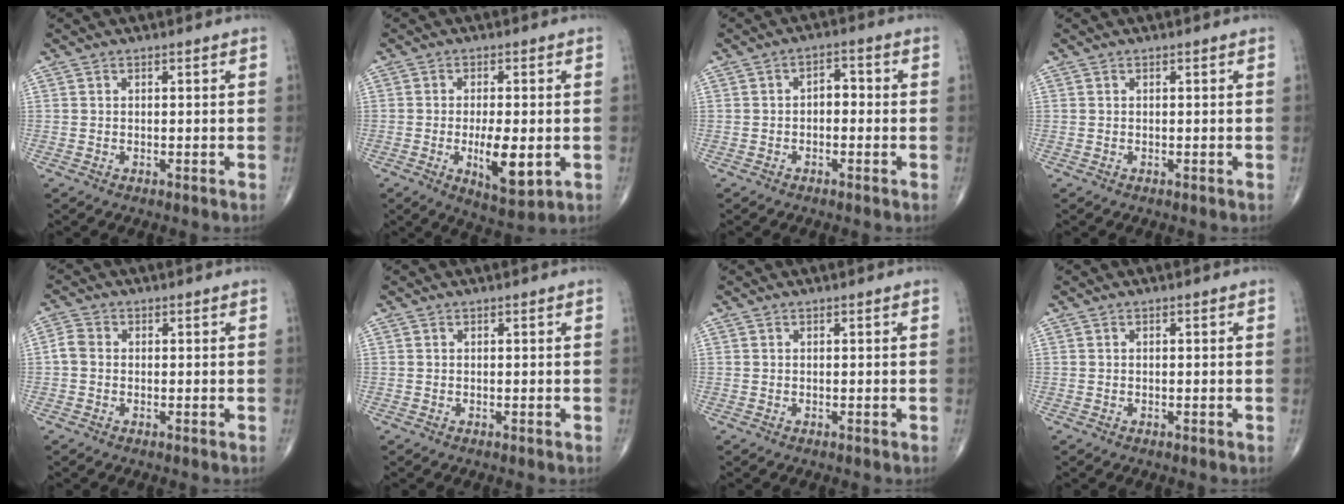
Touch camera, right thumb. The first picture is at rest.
{"total": 8.8, "force": [-1.7, 3.3, 8.0], "torque": [-0.125, -0.016, -0.022]}
{"total": 3.3, "force": [-0.5, 2.1, 2.5], "torque": [-0.022, 0.016, -0.016]}
{"total": 0.0}
{"total": 2.6, "force": [-0.3, 2.1, 1.6], "torque": [-0.030, 0.006, -0.014]}
{"total": 0.0}
{"total": 0.0}
{"total": 0.0}